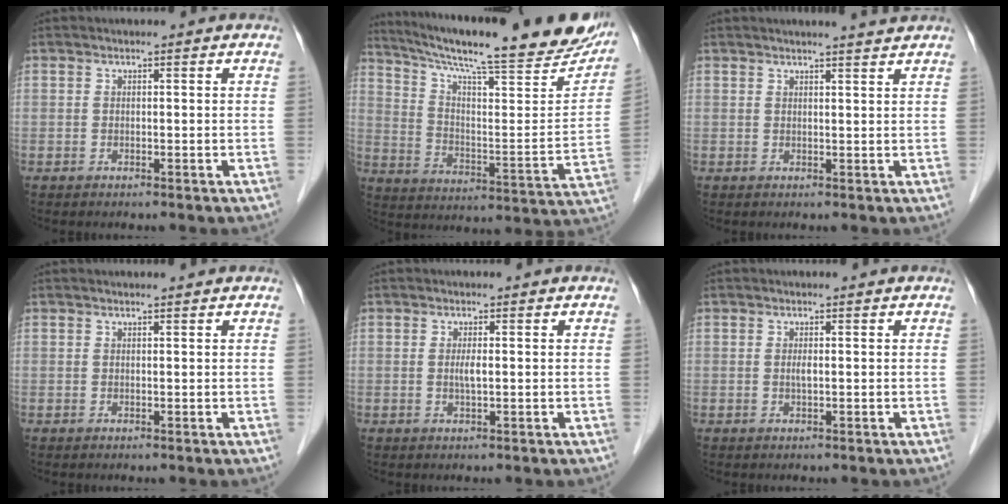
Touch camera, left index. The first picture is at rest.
{"total": 29.3, "force": [24.9, 3.4, 15.0], "torque": [-0.238, -0.056, 0.335]}
{"total": 3.4, "force": [3.1, -0.6, 1.2], "torque": [-0.020, 0.002, 0.038]}
{"total": 1.3, "force": [1.3, -0.1, 0.4], "torque": [-0.008, 0.008, 0.019]}
{"total": 1.5, "force": [0.1, 0.1, 1.5], "torque": [-0.033, -0.001, 0.002]}
{"total": 0.8, "force": [0.1, 0.1, 0.8], "torque": [-0.020, -0.001, 0.002]}